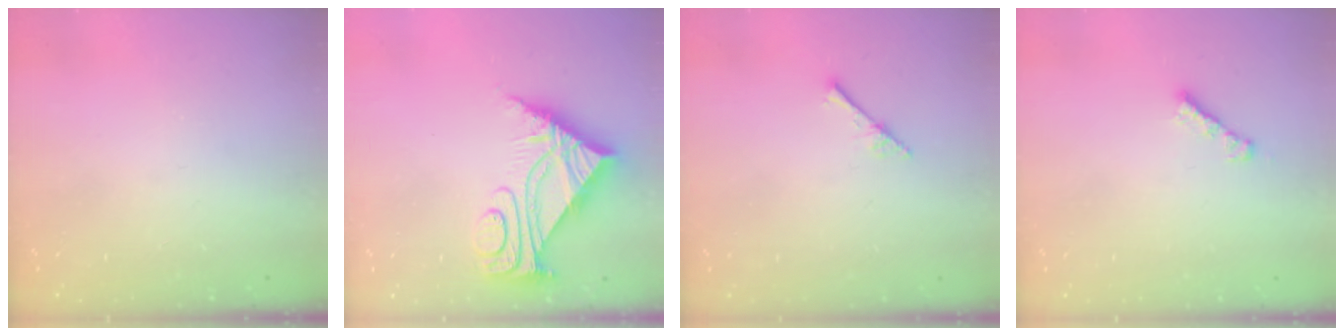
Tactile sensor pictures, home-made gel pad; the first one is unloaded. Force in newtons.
{"total": 7.1, "press": 7.0, "slide": 0.7}
{"total": 2.3, "press": 2.3, "slide": 0.2}
{"total": 2.3, "press": 2.3, "slide": 0.4}